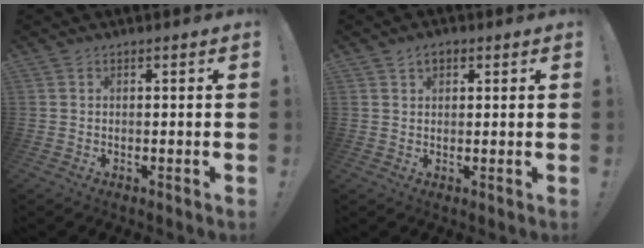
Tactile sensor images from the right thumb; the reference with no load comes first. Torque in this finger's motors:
{"motor_torque": [-0.06, 0.05, 0.00, 0.01, 0.00]}